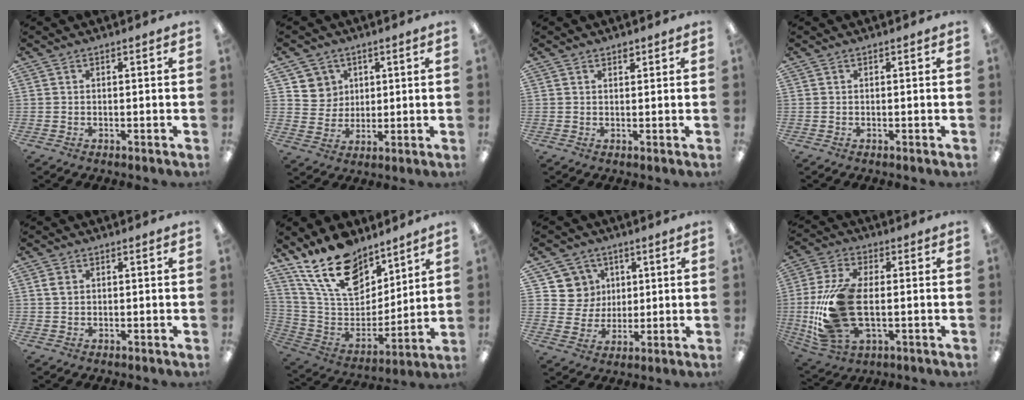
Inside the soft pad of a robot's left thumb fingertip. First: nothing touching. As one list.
[{"total": 6.6, "force": [3.4, 5.6, -0.6], "torque": [0.009, -0.021, 0.062]}, {"total": 1.4, "force": [1.1, 0.7, 0.5], "torque": [0.006, -0.006, 0.017]}, {"total": 0.0}, {"total": 1.7, "force": [0.5, 1.3, 1.0], "torque": [-0.022, 0.006, 0.008]}, {"total": 19.9, "force": [14.4, 10.1, 9.2], "torque": [-0.182, -0.080, 0.267]}, {"total": 8.8, "force": [3.9, 7.9, 0.0], "torque": [-0.005, -0.023, 0.078]}, {"total": 20.8, "force": [-1.4, 12.2, 16.7], "torque": [-0.343, -0.012, -0.012]}]